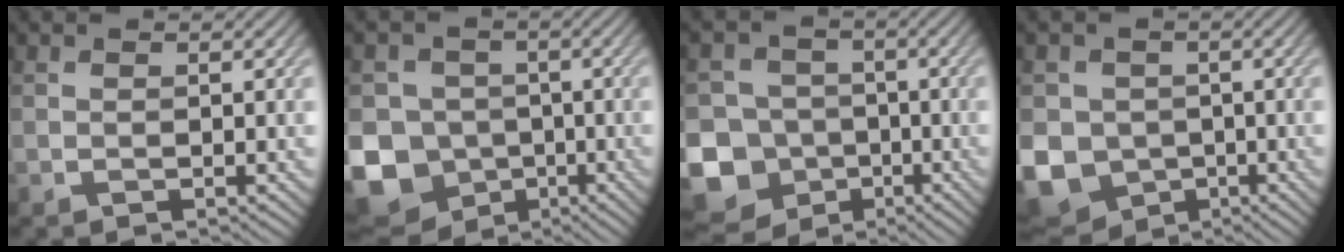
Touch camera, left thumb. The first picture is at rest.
{"total": 13.1, "force": [-4.1, 11.5, 4.6], "torque": [-0.141, -0.040, -0.094]}
{"total": 15.0, "force": [-6.2, 13.0, 4.2], "torque": [-0.149, -0.046, -0.115]}
{"total": 10.4, "force": [-2.3, 9.1, 4.5], "torque": [-0.135, -0.043, -0.058]}